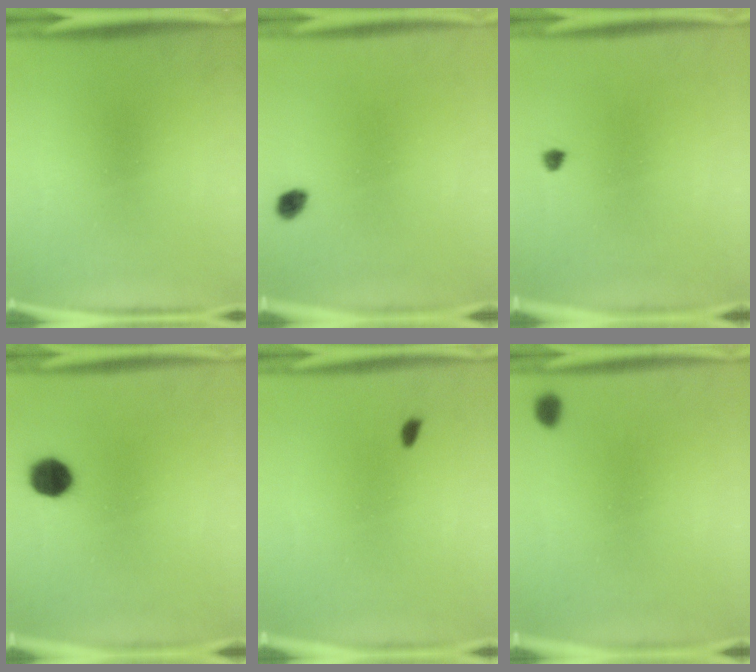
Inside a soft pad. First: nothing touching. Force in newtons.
{"total": 2.2}
{"total": 1.0}
{"total": 6.3}
{"total": 0.9}
{"total": 2.9}